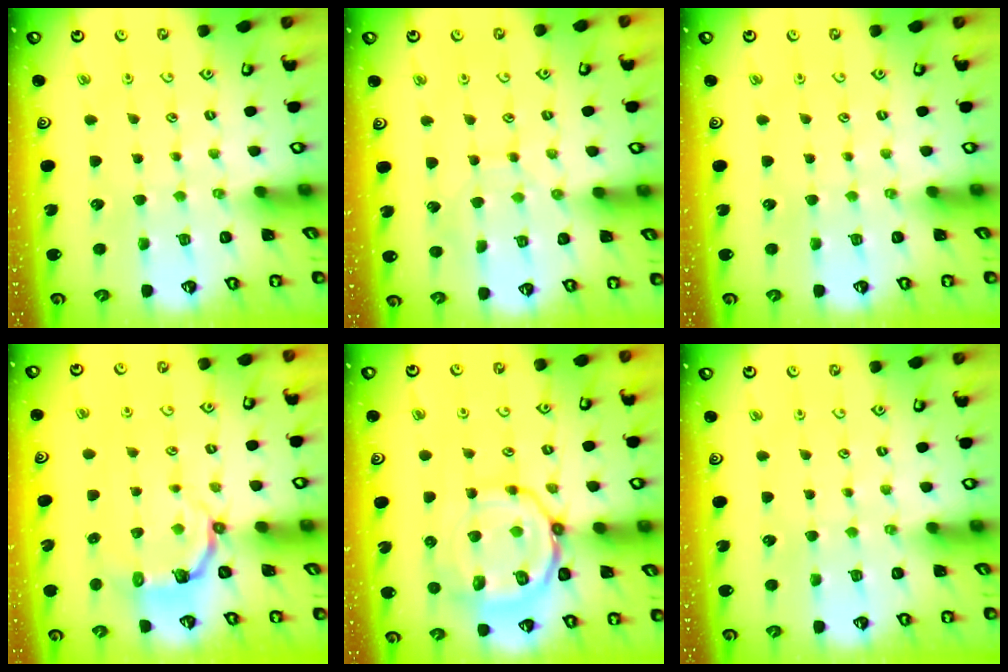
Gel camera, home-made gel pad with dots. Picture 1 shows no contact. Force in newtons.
{"total": 4.7, "press": 4.7, "slide": 0.4}
{"total": 0.0}
{"total": 4.5, "press": 2.7, "slide": 3.6}
{"total": 13.7, "press": 13.5, "slide": 2.2}
{"total": 0.0}